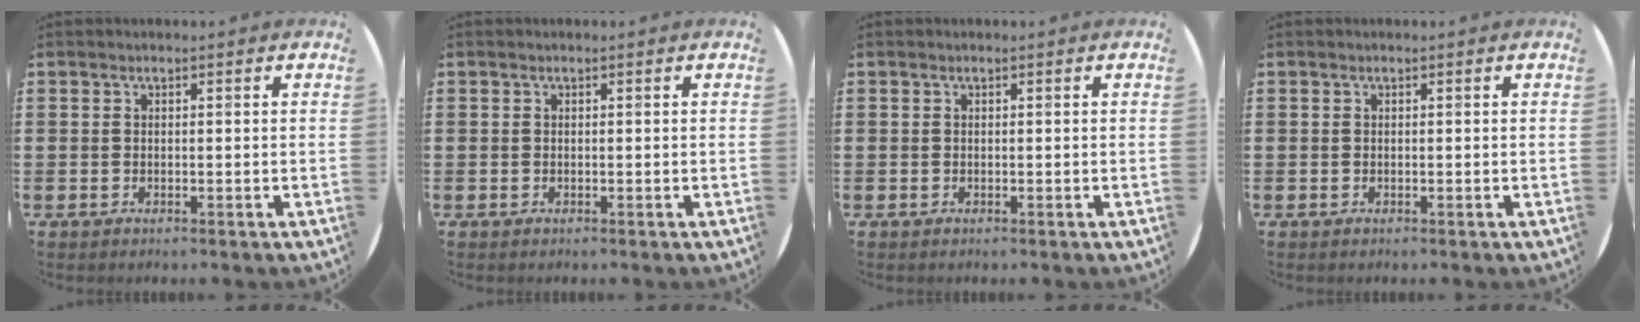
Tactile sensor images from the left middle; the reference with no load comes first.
{"total": 0.0}
{"total": 0.0}
{"total": 0.0}